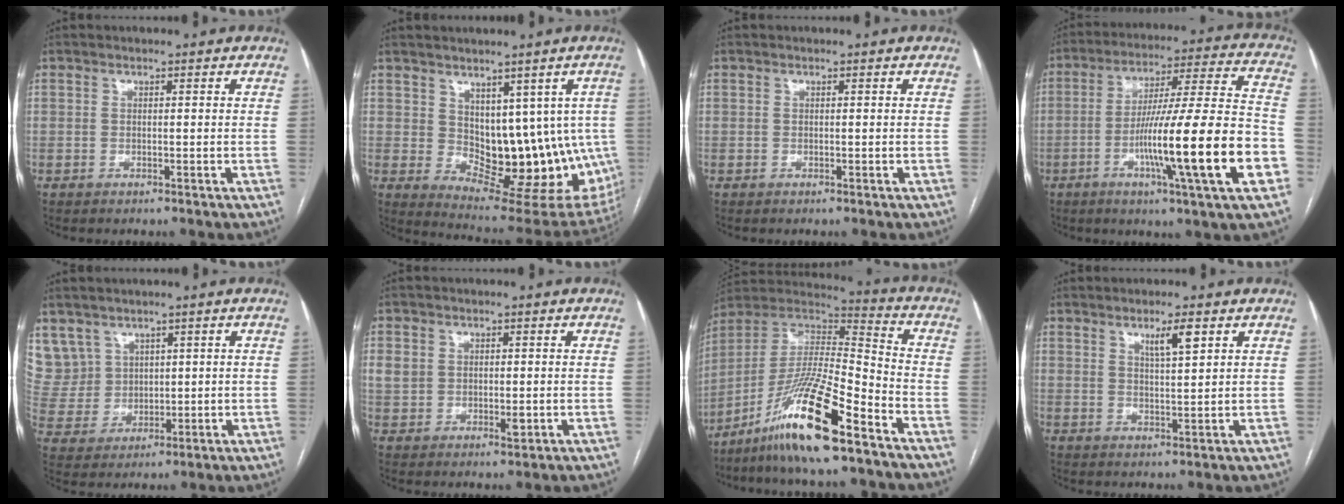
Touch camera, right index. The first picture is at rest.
{"total": 14.5, "force": [0.9, 8.6, 11.7], "torque": [-0.127, -0.002, 0.035]}
{"total": 0.0}
{"total": 21.7, "force": [-6.7, 0.1, 20.6], "torque": [-0.302, -0.007, -0.109]}
{"total": 9.7, "force": [5.4, 8.0, 0.8], "torque": [-0.035, 0.036, 0.131]}
{"total": 4.8, "force": [0.6, 3.8, 2.9], "torque": [-0.049, 0.004, 0.016]}
{"total": 17.6, "force": [-11.2, 1.3, 13.6], "torque": [-0.275, -0.015, -0.206]}
{"total": 4.0, "force": [2.3, 0.4, 3.3], "torque": [-0.057, -0.004, 0.040]}